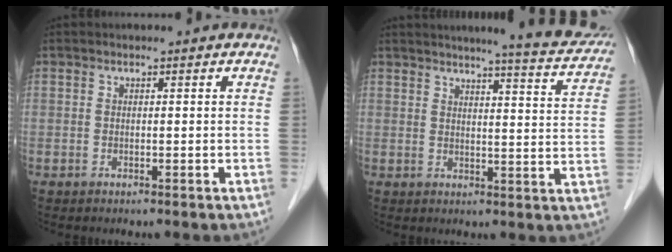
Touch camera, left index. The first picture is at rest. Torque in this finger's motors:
{"motor_torque": [0.27, -0.27, 0.43, 0.06]}